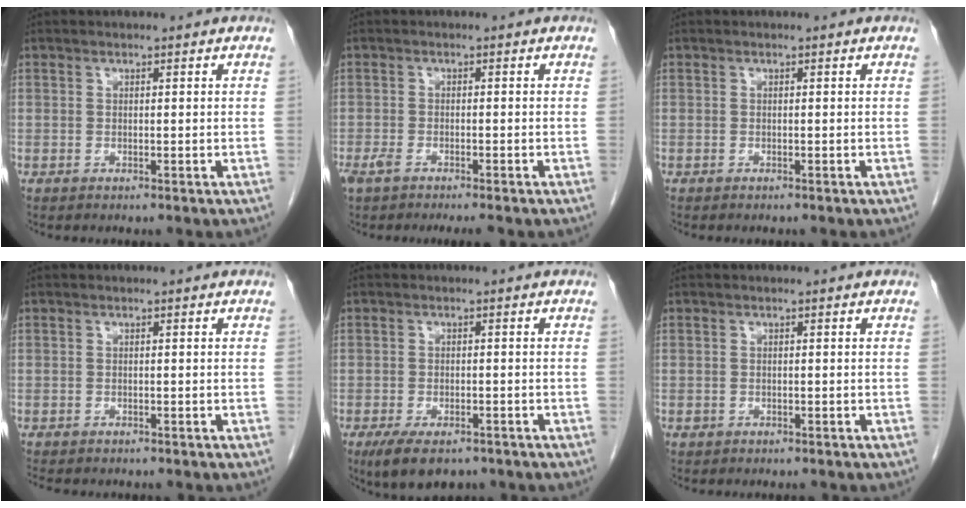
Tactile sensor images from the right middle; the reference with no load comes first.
{"total": 5.3, "force": [-4.1, 1.1, 3.2], "torque": [-0.050, -0.009, -0.063]}
{"total": 0.9, "force": [-0.8, 0.2, 0.3], "torque": [-0.010, -0.002, -0.011]}
{"total": 4.7, "force": [-4.0, 1.5, 1.8], "torque": [-0.026, -0.007, -0.054]}
{"total": 7.1, "force": [-5.0, 3.0, 4.0], "torque": [-0.069, -0.008, -0.079]}
{"total": 0.8, "force": [-0.6, 0.6, 0.1], "torque": [-0.007, 0.003, -0.008]}